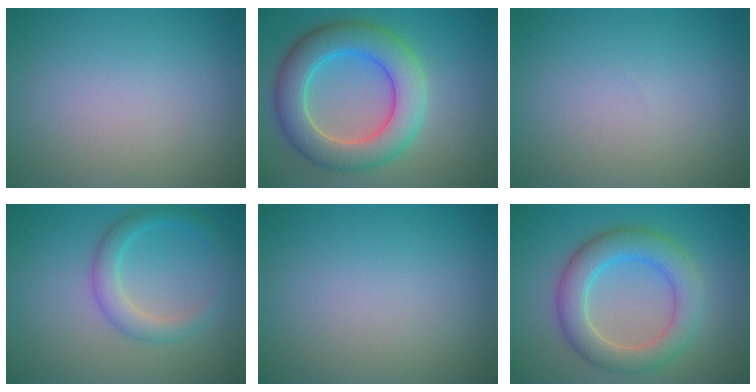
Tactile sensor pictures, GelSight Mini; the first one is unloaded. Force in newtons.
{"total": 7.9, "press": 7.8, "slide": 0.6}
{"total": 0.0}
{"total": 2.8, "press": 2.8, "slide": 0.2}
{"total": 0.0}
{"total": 5.7, "press": 5.7, "slide": 0.4}